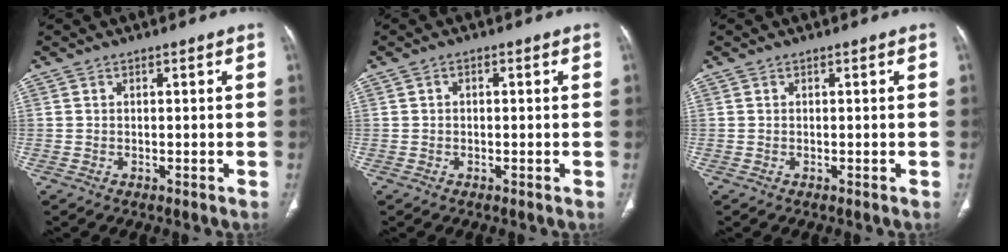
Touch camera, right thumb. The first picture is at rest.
{"total": 0.7, "force": [0.0, 0.5, 0.5], "torque": [-0.006, 0.002, -0.002]}
{"total": 0.0}